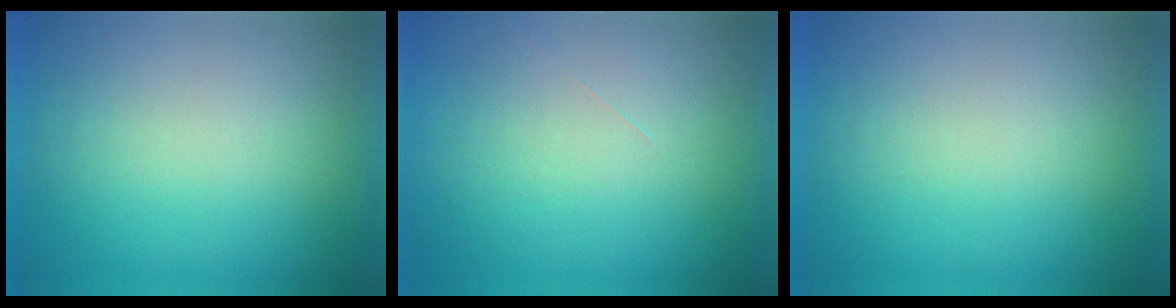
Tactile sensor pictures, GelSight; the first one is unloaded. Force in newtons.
{"total": 1.1}
{"total": 0.0}